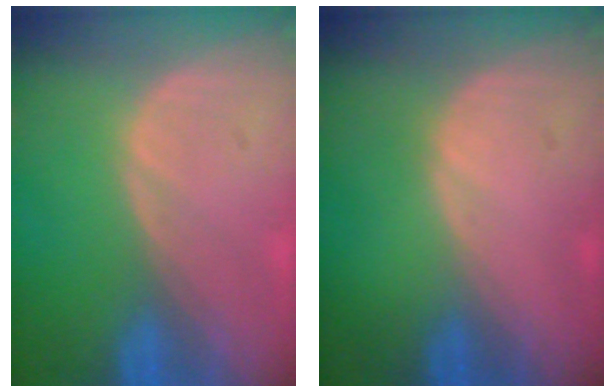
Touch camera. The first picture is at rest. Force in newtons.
{"total": 0.6, "press": 0.1, "slide": 0.6}